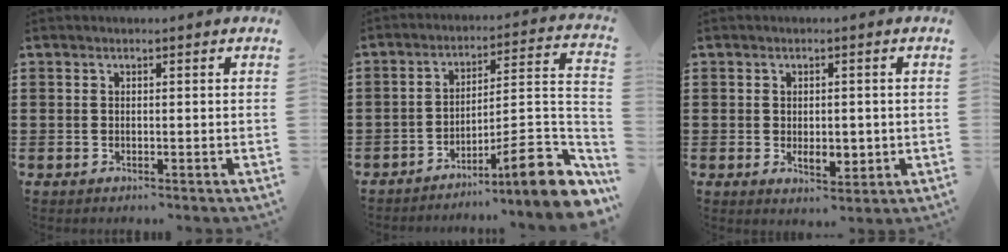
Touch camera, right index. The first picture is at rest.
{"total": 10.1, "force": [-6.5, 1.5, 7.6], "torque": [-0.102, -0.003, -0.124]}
{"total": 3.4, "force": [-0.3, 1.9, 2.8], "torque": [-0.038, -0.002, -0.009]}